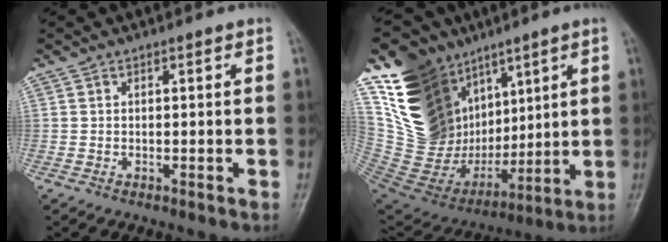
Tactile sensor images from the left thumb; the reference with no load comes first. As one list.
[{"total": 26.6, "force": [11.2, 18.6, 15.3], "torque": [-0.255, -0.030, 0.229]}]